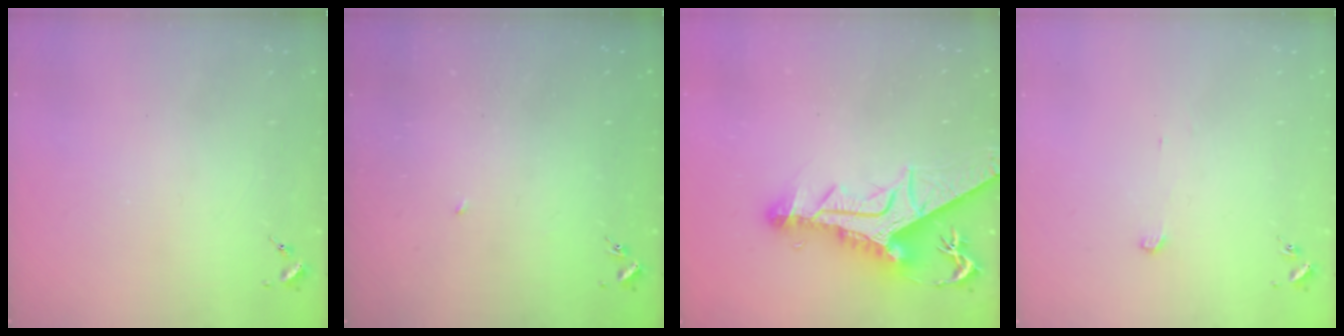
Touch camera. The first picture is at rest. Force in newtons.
{"total": 2.3, "press": 2.3, "slide": 0.1}
{"total": 17.4, "press": 17.3, "slide": 1.8}
{"total": 2.5, "press": 2.5, "slide": 0.1}